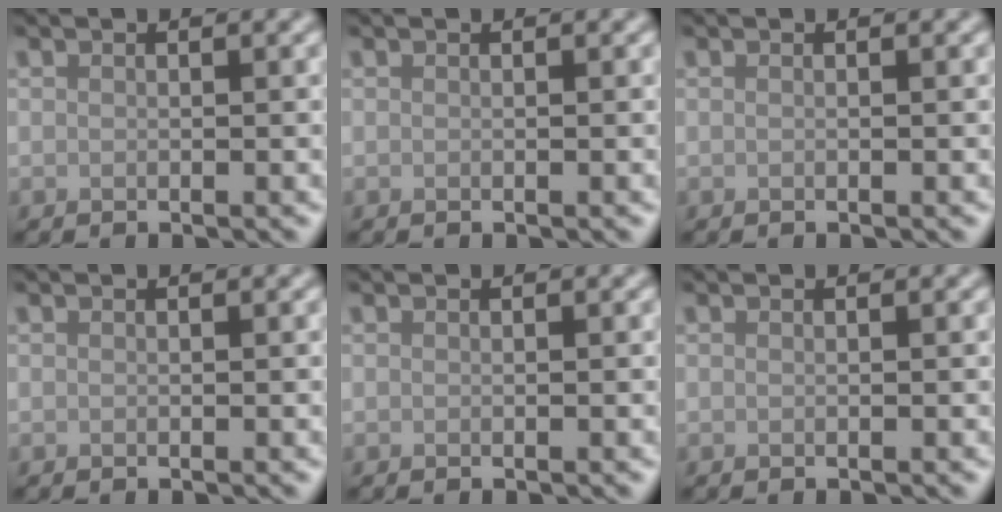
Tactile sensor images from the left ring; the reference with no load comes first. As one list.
[{"total": 0.0}, {"total": 0.0}, {"total": 0.0}, {"total": 0.0}, {"total": 0.0}]